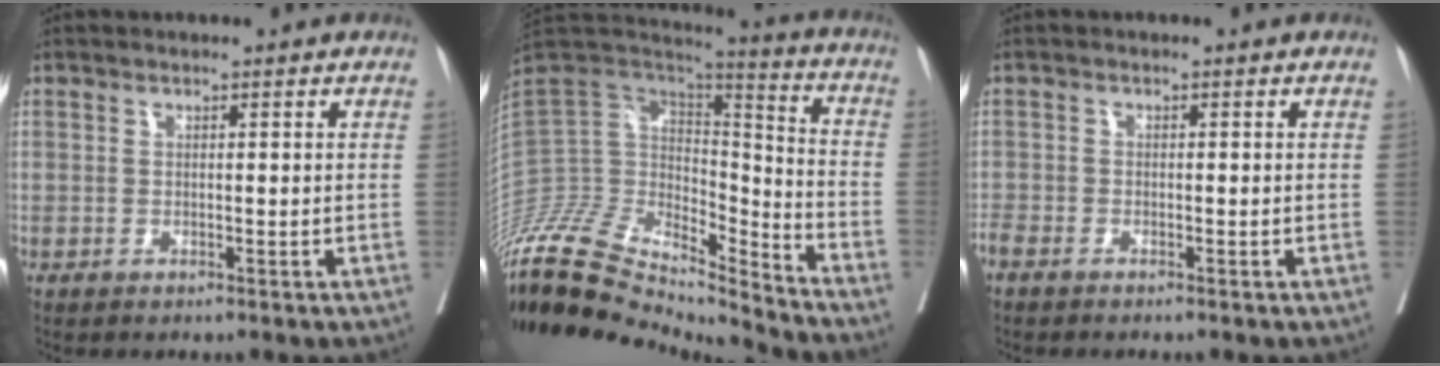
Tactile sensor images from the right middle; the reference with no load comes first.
{"total": 28.9, "force": [-26.0, 6.4, 11.0], "torque": [-0.267, 0.001, -0.439]}
{"total": 2.6, "force": [-2.2, 0.8, 1.1], "torque": [-0.028, -0.006, -0.042]}